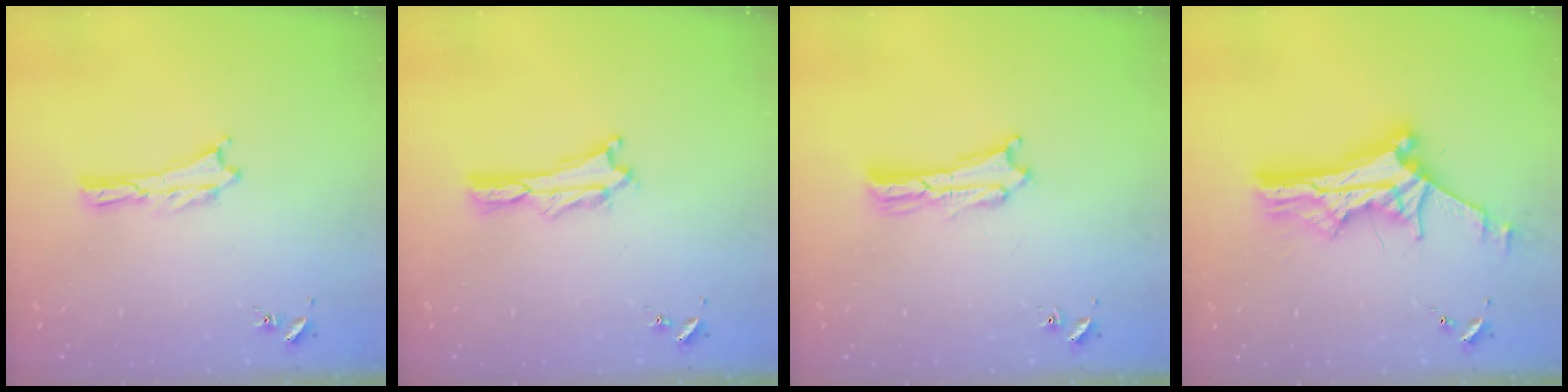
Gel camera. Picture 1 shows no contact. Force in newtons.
{"total": 0.9, "press": 0.9, "slide": 0.2}
{"total": 1.8, "press": 1.8, "slide": 0.3}
{"total": 12.5, "press": 12.4, "slide": 1.4}